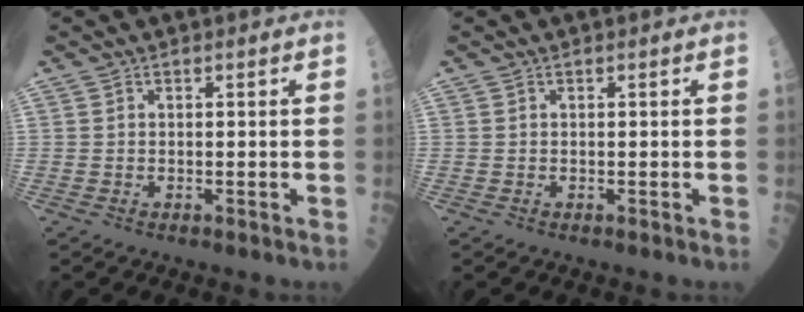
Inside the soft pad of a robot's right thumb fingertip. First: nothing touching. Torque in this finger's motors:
{"motor_torque": [0.00, 0.00, -0.04, -0.03, 0.00]}